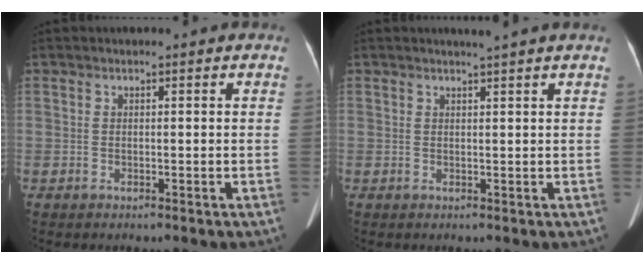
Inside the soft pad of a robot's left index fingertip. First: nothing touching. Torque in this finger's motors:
{"motor_torque": [0.27, -0.27, -0.01, 0.03]}